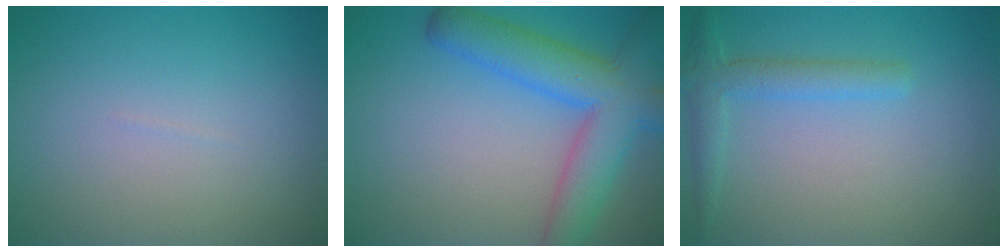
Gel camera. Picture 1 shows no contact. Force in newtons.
{"total": 7.7, "press": 7.7, "slide": 0.3}
{"total": 2.6, "press": 2.6, "slide": 0.2}